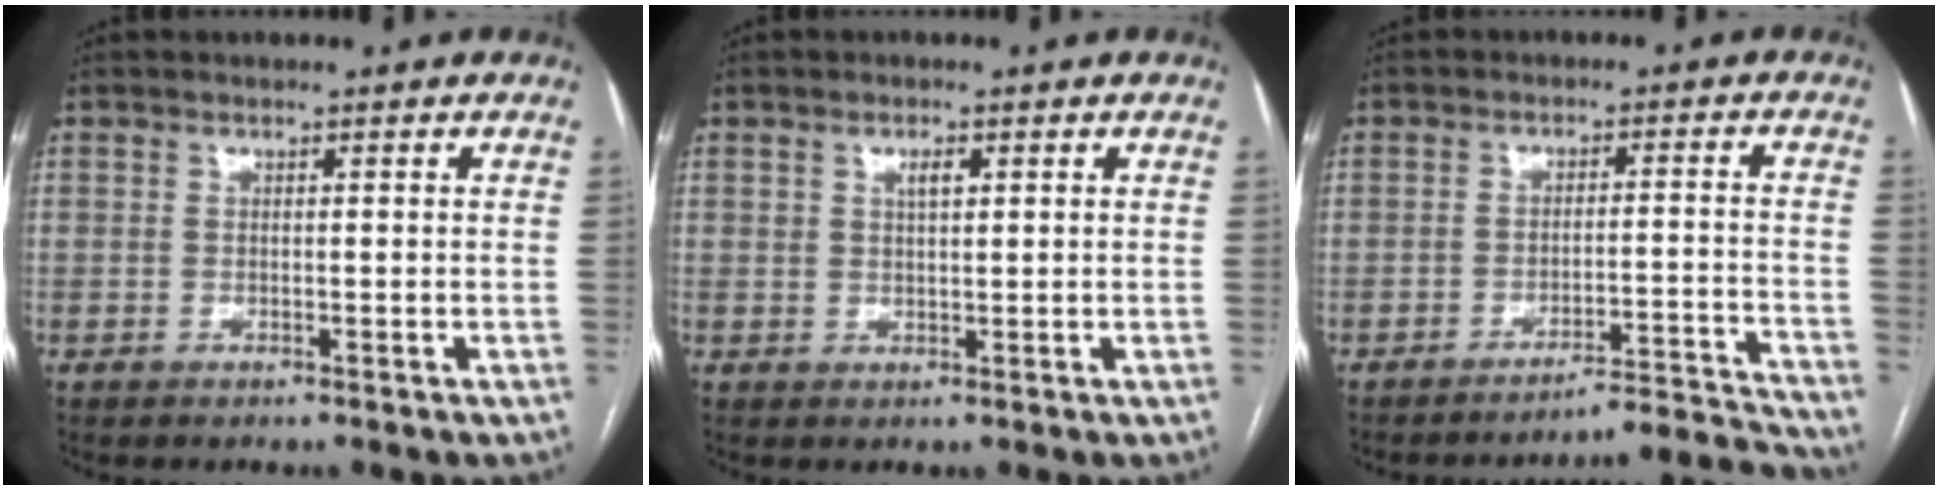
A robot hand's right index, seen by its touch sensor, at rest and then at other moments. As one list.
[{"total": 1.9, "force": [0.8, 0.9, 1.5], "torque": [-0.026, 0.002, 0.015]}, {"total": 9.9, "force": [-9.7, -2.1, -0.2], "torque": [0.021, 0.022, -0.139]}]